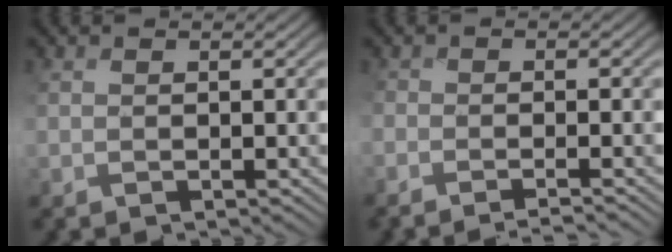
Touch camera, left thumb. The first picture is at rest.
{"total": 3.6, "force": [-2.8, 0.8, 2.2], "torque": [-0.027, -0.005, -0.037]}